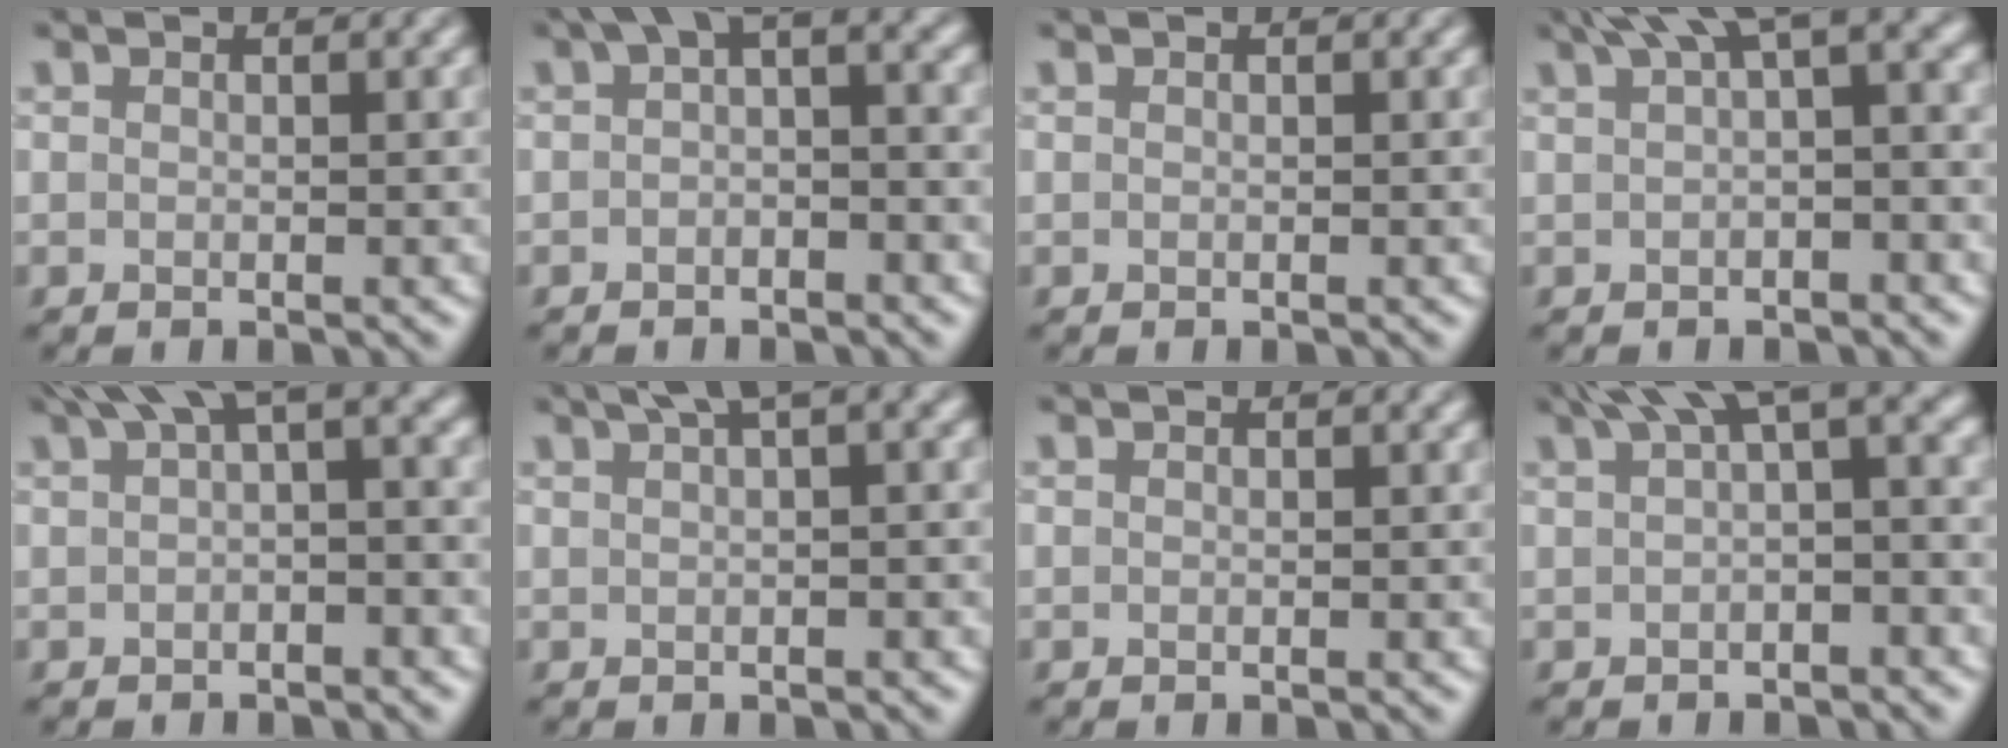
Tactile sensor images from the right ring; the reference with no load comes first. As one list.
[{"total": 3.2, "force": [0.5, 1.5, 2.8], "torque": [-0.038, 0.017, -0.004]}, {"total": 0.0}, {"total": 4.2, "force": [1.8, 1.1, 3.7], "torque": [-0.041, 0.015, 0.021]}, {"total": 4.2, "force": [1.6, 1.4, 3.6], "torque": [-0.040, 0.016, 0.016]}, {"total": 2.5, "force": [1.4, 0.1, 2.1], "torque": [-0.025, 0.011, 0.021]}, {"total": 0.0}, {"total": 4.7, "force": [1.9, 1.3, 4.1], "torque": [-0.043, 0.017, 0.021]}]